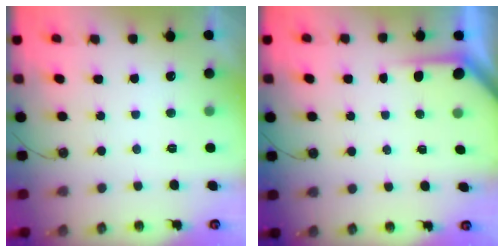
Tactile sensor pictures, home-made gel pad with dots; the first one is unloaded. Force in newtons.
{"total": 2.2, "press": 2.2, "slide": 0.3}